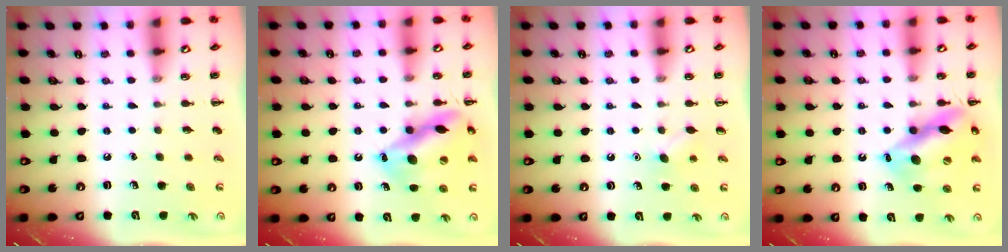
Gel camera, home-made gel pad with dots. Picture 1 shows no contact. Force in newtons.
{"total": 15.7, "press": 15.6, "slide": 1.2}
{"total": 5.4, "press": 5.1, "slide": 1.7}
{"total": 15.2, "press": 15.0, "slide": 2.2}